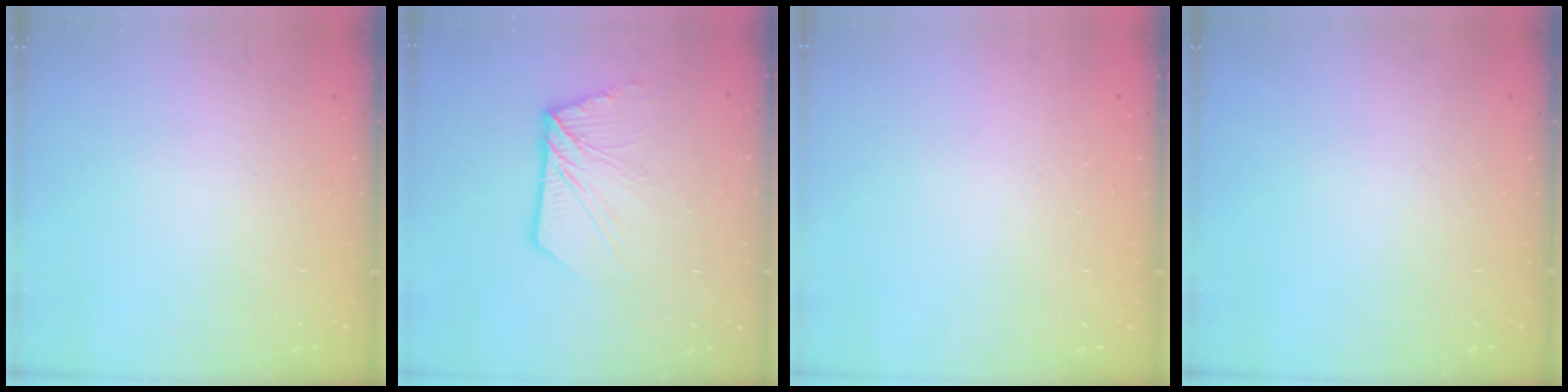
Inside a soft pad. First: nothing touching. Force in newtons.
{"total": 11.5, "press": 11.4, "slide": 1.0}
{"total": 0.0}
{"total": 0.0}